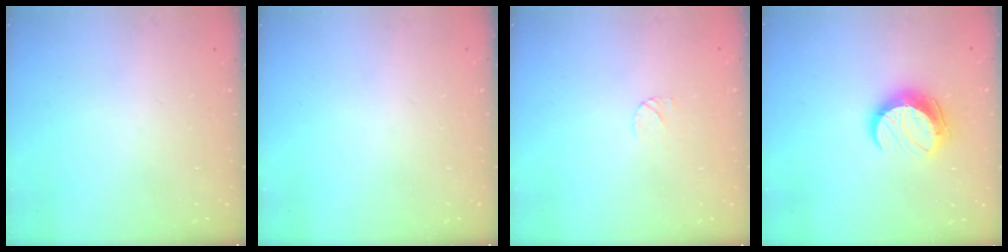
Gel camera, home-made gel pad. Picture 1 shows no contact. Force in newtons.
{"total": 0.0}
{"total": 4.2, "press": 4.1, "slide": 0.3}
{"total": 10.4, "press": 10.4, "slide": 0.8}